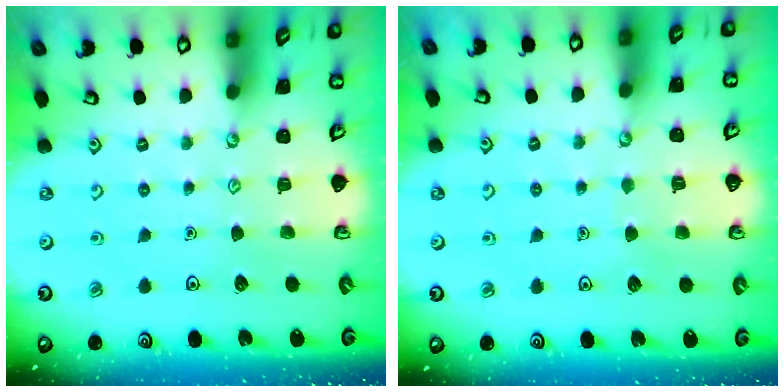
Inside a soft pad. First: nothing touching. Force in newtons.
{"total": 3.3, "press": 3.2, "slide": 0.3}